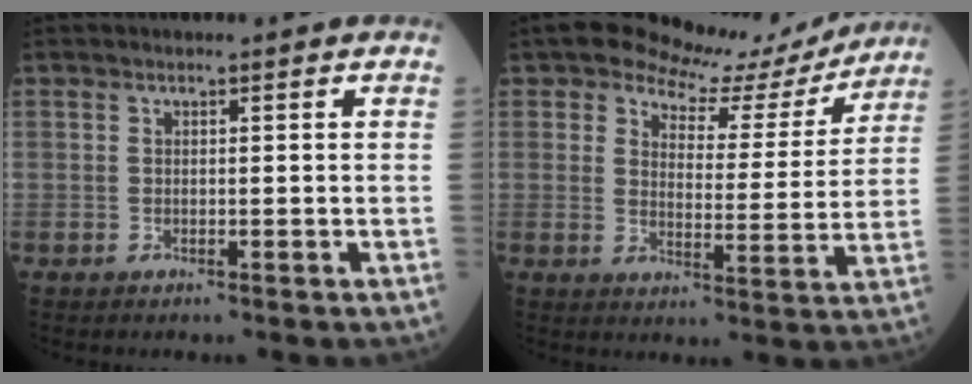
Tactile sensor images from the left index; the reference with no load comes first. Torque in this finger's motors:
{"motor_torque": [0.80, -0.95, 0.00, 0.00]}